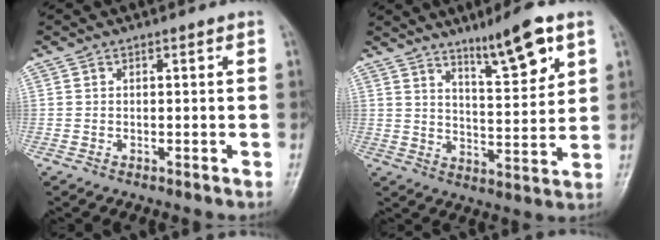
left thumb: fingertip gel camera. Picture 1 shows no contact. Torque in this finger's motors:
{"motor_torque": [0.41, 0.28, -0.07, -0.12, 0.08]}